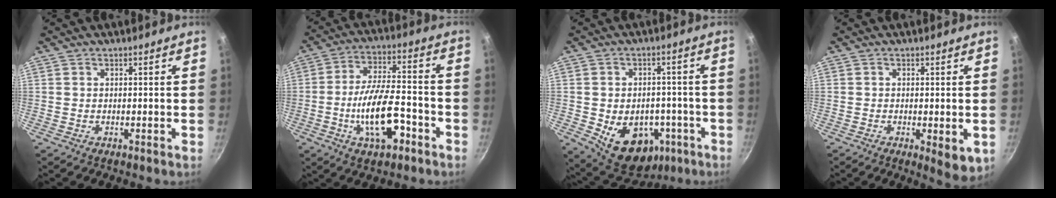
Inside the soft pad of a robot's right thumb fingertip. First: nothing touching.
{"total": 13.9, "force": [-4.9, 5.8, 11.6], "torque": [-0.203, 0.031, -0.084]}
{"total": 14.5, "force": [-5.2, 10.1, 9.1], "torque": [-0.119, 0.020, -0.059]}
{"total": 5.3, "force": [-1.4, 1.7, 4.9], "torque": [-0.068, -0.014, -0.018]}